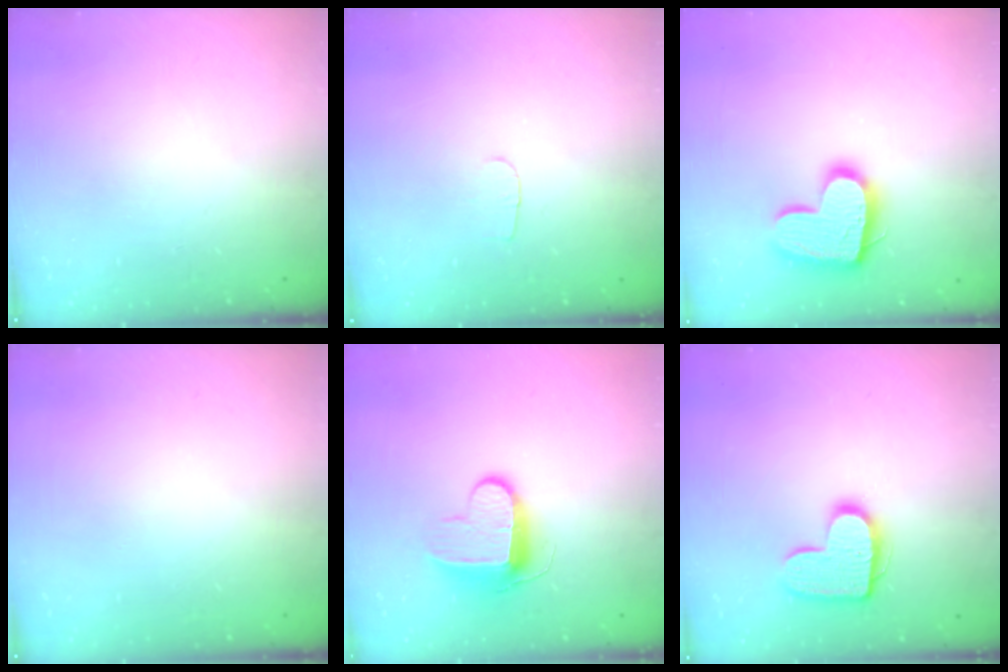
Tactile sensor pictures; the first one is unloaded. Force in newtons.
{"total": 2.9, "press": 2.8, "slide": 0.3}
{"total": 15.1, "press": 15.0, "slide": 1.0}
{"total": 0.6, "press": 0.5, "slide": 0.2}
{"total": 9.7, "press": 9.7, "slide": 0.9}
{"total": 12.8, "press": 12.8, "slide": 0.6}